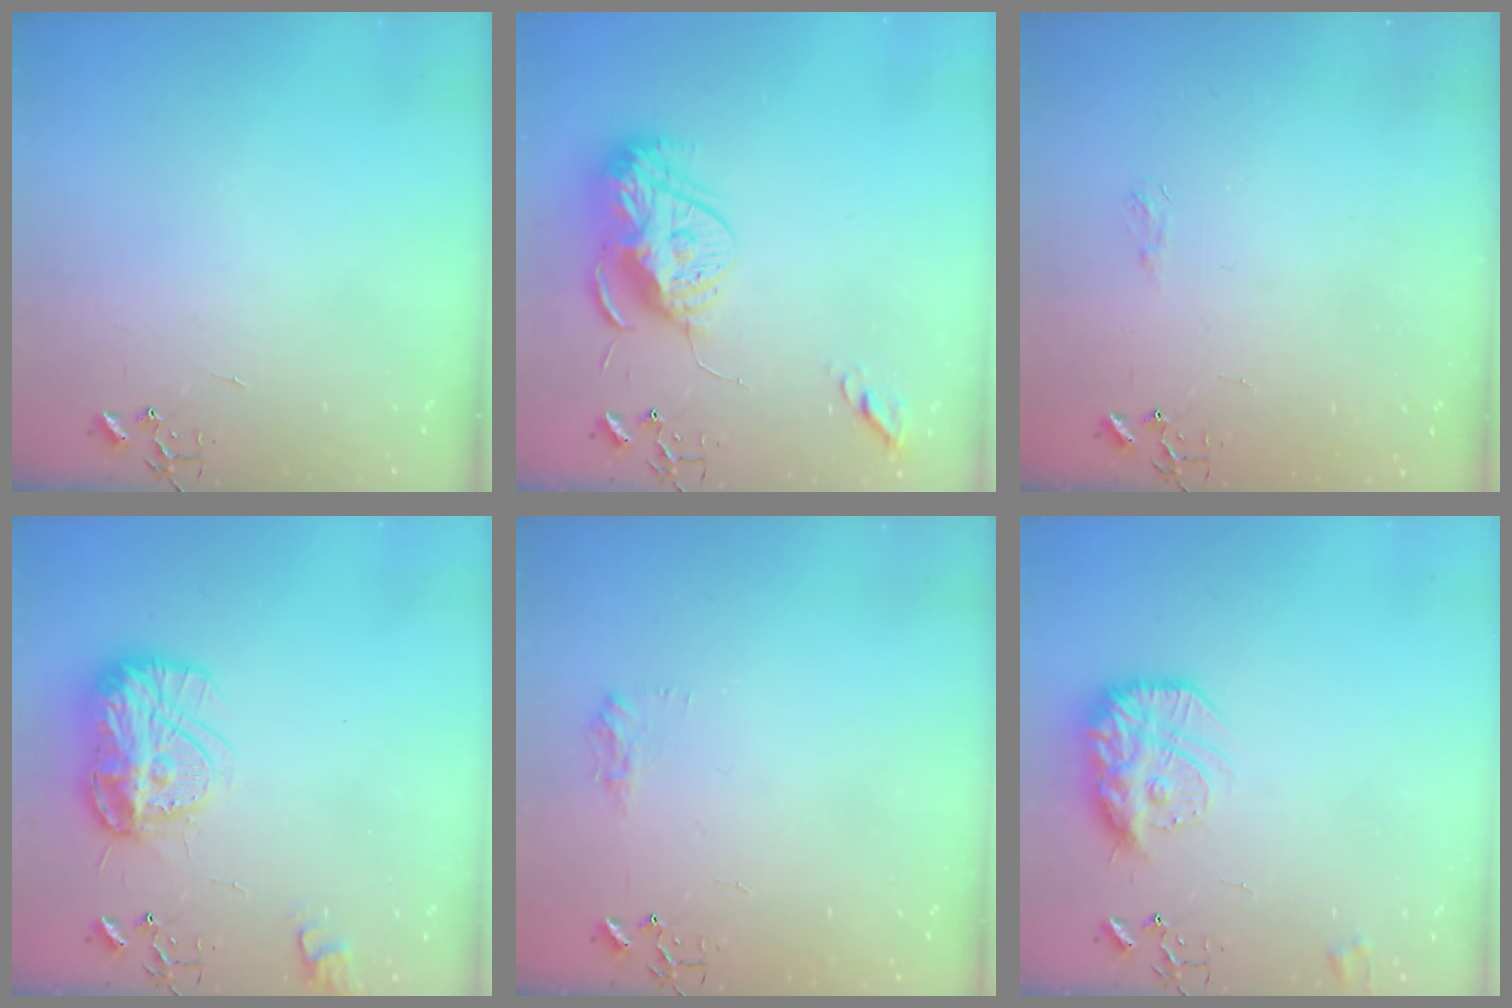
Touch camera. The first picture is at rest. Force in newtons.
{"total": 16.2, "press": 16.1, "slide": 1.4}
{"total": 5.1, "press": 5.1, "slide": 0.7}
{"total": 15.7, "press": 15.7, "slide": 1.3}
{"total": 7.6, "press": 7.5, "slide": 0.3}
{"total": 17.3, "press": 17.2, "slide": 1.4}